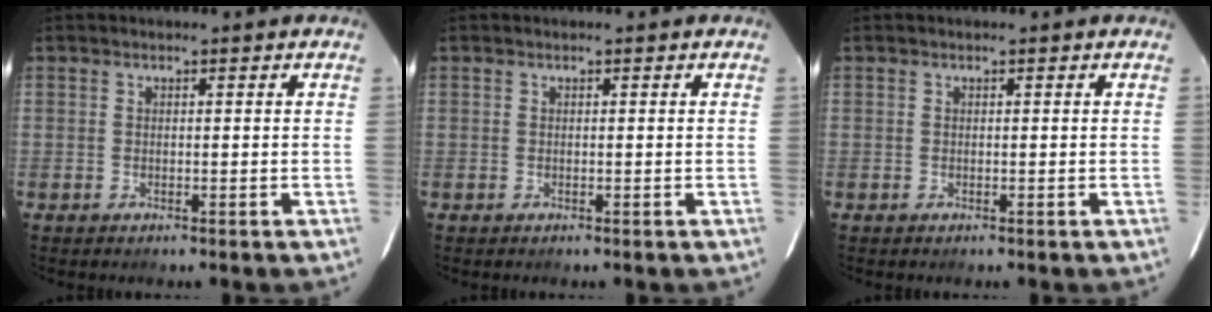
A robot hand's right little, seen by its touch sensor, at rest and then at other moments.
{"total": 0.0}
{"total": 0.0}